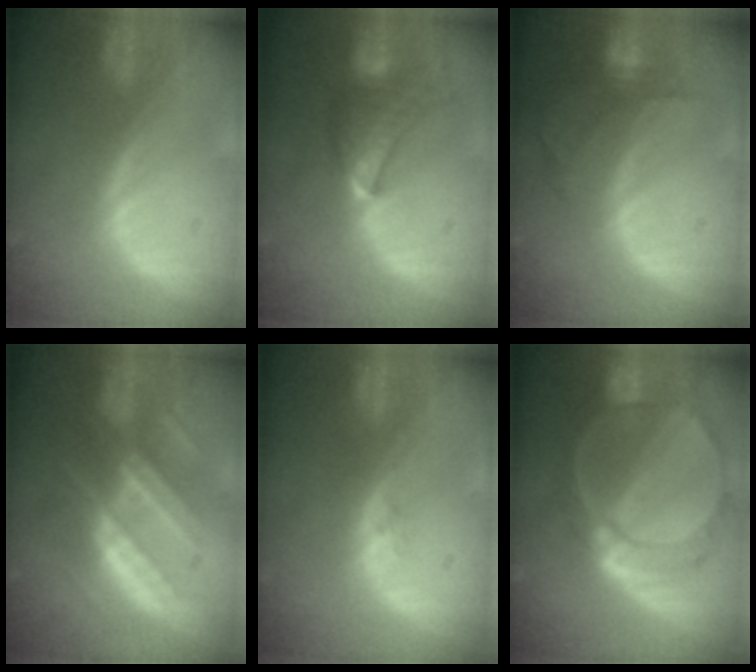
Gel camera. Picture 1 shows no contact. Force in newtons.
{"total": 7.0, "press": 6.9, "slide": 1.1}
{"total": 6.3, "press": 5.9, "slide": 2.3}
{"total": 8.1, "press": 8.1, "slide": 0.4}
{"total": 1.1, "press": 0.8, "slide": 0.7}
{"total": 9.4, "press": 8.3, "slide": 4.4}